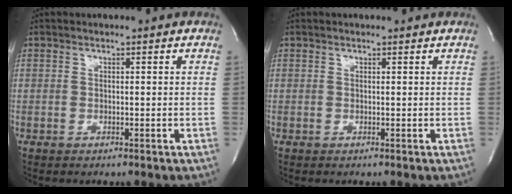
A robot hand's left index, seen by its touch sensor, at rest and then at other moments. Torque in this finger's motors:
{"motor_torque": [0.17, -0.18, 0.19, 0.05]}